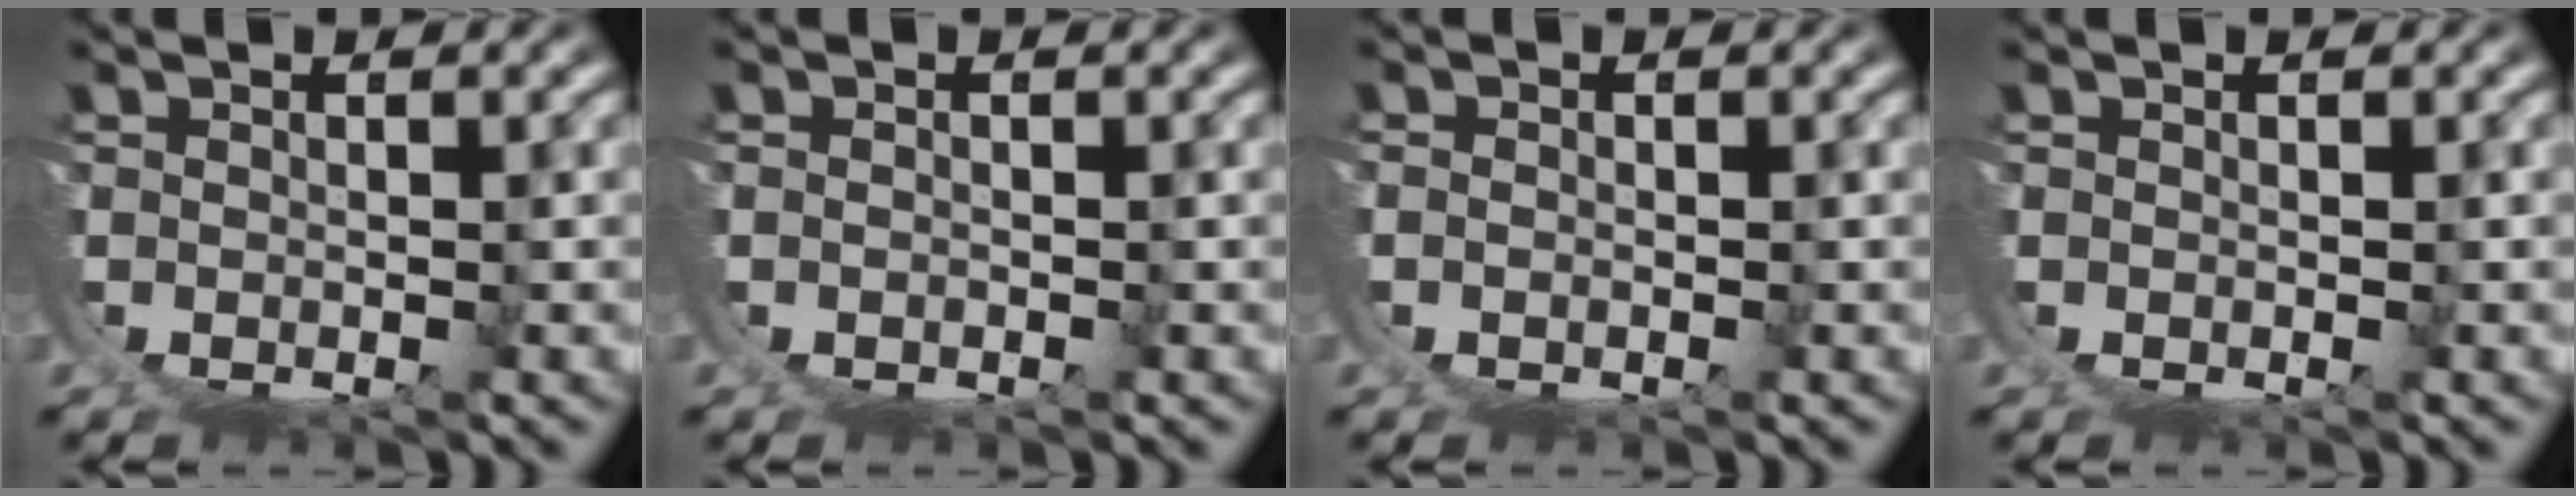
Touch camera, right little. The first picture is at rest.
{"total": 0.7, "force": [-0.2, 0.7, 0.2], "torque": [-0.006, 0.001, -0.004]}
{"total": 1.2, "force": [-0.2, 1.1, 0.5], "torque": [-0.016, -0.003, -0.002]}
{"total": 0.0}